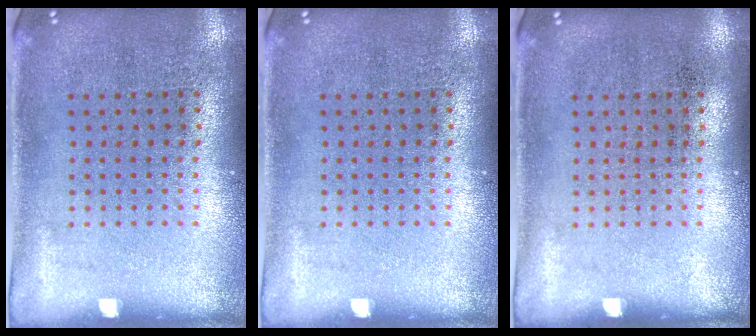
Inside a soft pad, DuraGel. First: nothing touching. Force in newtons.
{"total": 0.0}
{"total": 0.0}